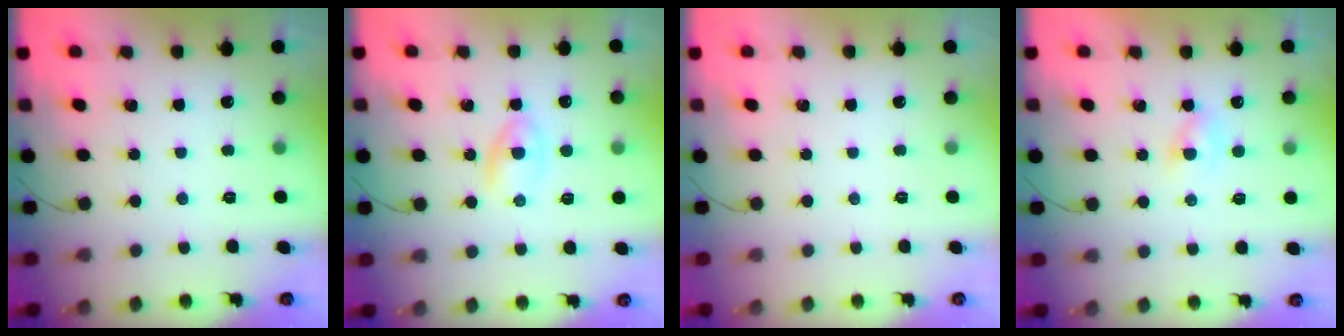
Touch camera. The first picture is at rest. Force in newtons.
{"total": 2.3, "press": 2.1, "slide": 1.0}
{"total": 0.0}
{"total": 1.9, "press": 1.6, "slide": 1.0}